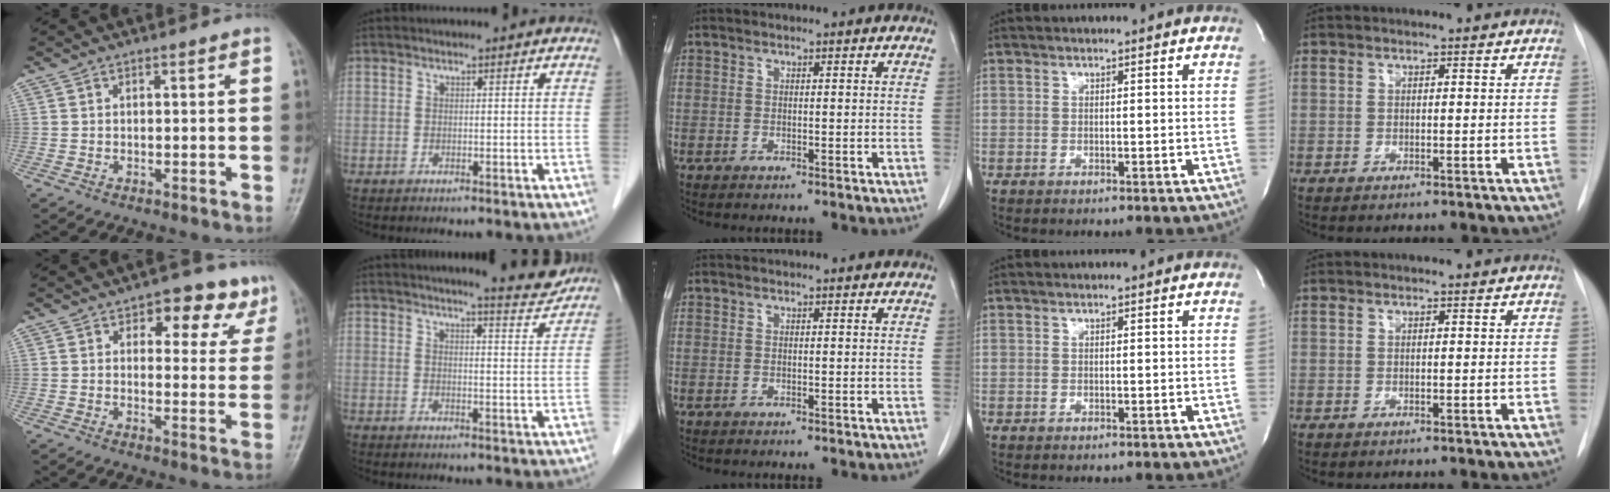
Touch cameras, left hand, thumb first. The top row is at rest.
{"thumb": {"total": 9.9, "force": [6.1, 5.7, 5.4], "torque": [-0.018, -0.026, 0.064]}, "index": {"total": 6.1, "force": [5.8, -0.1, 1.9], "torque": [-0.033, -0.020, 0.066]}}